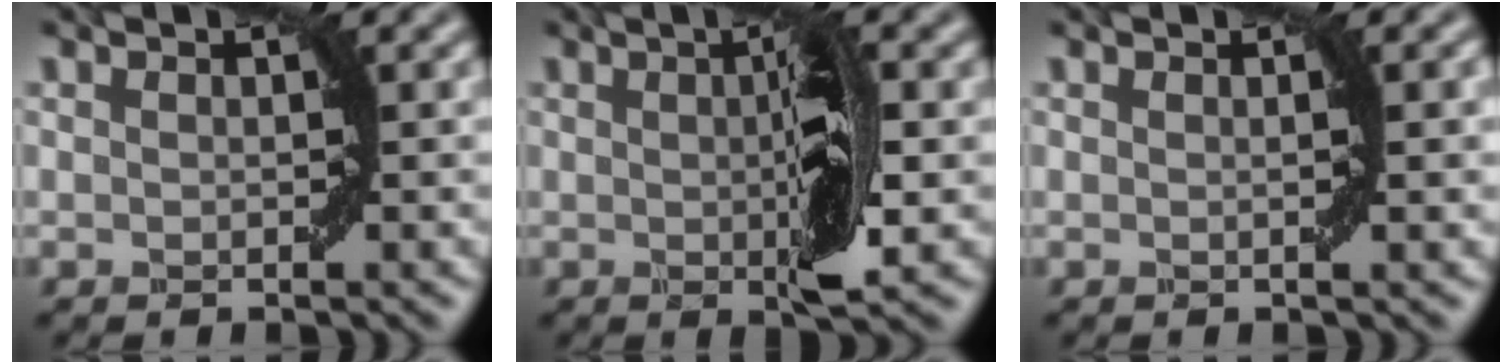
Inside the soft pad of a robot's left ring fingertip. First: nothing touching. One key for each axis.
{"total": 5.1, "fx": 0.2, "fy": 1.0, "fz": 5.0, "tx": -0.082, "ty": 0.002, "tz": 0.003}
{"total": 1.8, "fx": 0.1, "fy": 0.3, "fz": 1.8, "tx": -0.023, "ty": 0.004, "tz": -0.001}